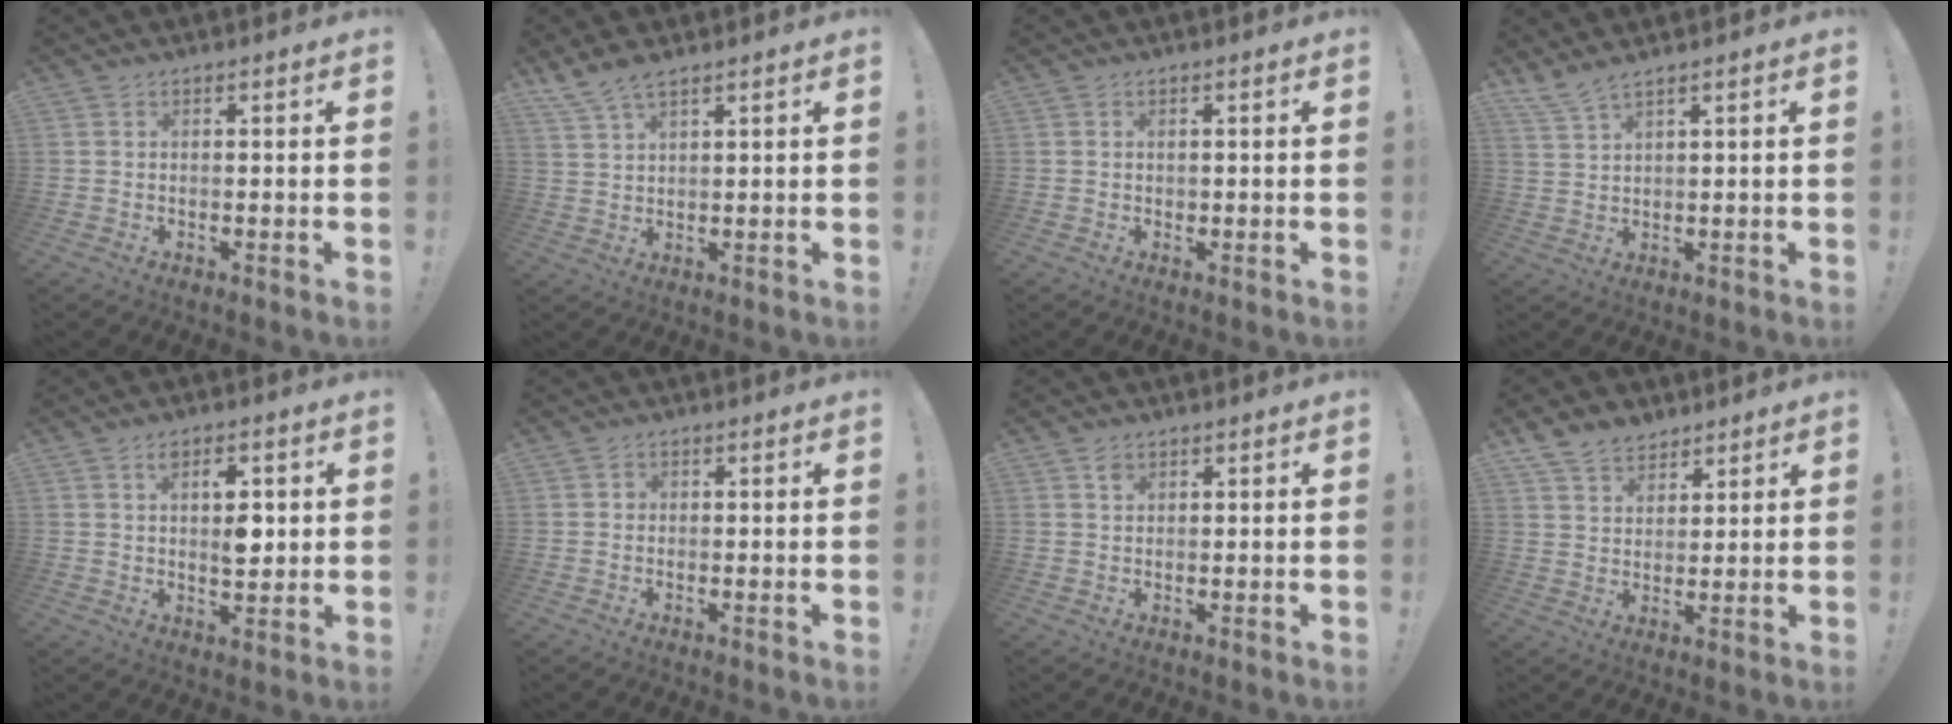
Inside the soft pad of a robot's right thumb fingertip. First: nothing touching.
{"total": 5.1, "force": [4.2, 0.9, 2.8], "torque": [-0.060, -0.018, 0.078]}
{"total": 0.6, "force": [0.2, 0.5, 0.1], "torque": [0.004, -0.001, 0.003]}
{"total": 4.0, "force": [3.4, 0.0, 2.2], "torque": [-0.057, -0.015, 0.062]}
{"total": 7.6, "force": [1.7, 4.2, 6.0], "torque": [-0.086, 0.000, 0.026]}
{"total": 1.0, "force": [-0.1, 1.0, 0.2], "torque": [-0.009, 0.005, -0.001]}
{"total": 1.8, "force": [1.2, 1.3, 0.5], "torque": [-0.004, -0.003, 0.021]}
{"total": 8.3, "force": [6.3, 5.0, 1.9], "torque": [-0.038, -0.037, 0.124]}